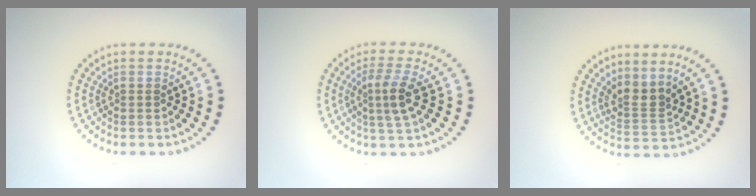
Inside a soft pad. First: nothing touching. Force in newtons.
{"total": 2.9, "press": 2.5, "slide": 1.4}
{"total": 2.6, "press": 1.9, "slide": 1.8}